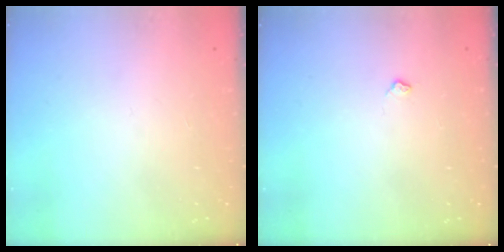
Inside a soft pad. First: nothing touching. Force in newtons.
{"total": 3.6, "press": 3.5, "slide": 0.6}